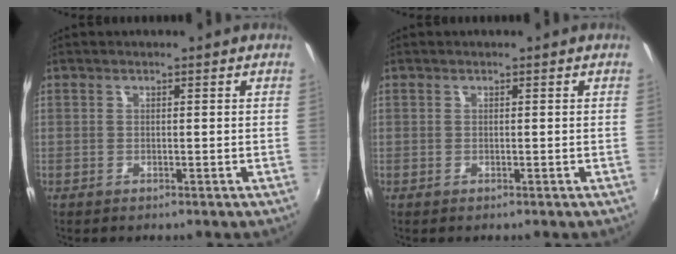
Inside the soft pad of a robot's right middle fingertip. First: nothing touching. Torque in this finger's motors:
{"motor_torque": [0.63, -0.98, 0.05, 0.01]}